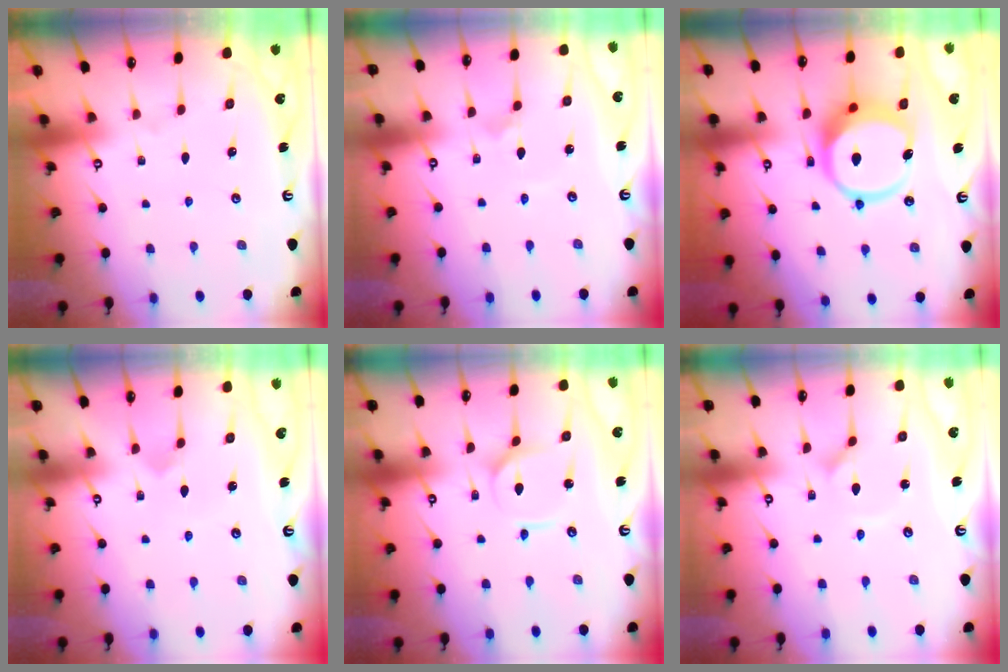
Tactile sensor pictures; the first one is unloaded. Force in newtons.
{"total": 1.8, "press": 1.7, "slide": 0.4}
{"total": 12.1, "press": 12.0, "slide": 1.7}
{"total": 2.6, "press": 2.6, "slide": 0.1}
{"total": 3.0, "press": 3.0, "slide": 0.3}
{"total": 0.8, "press": 0.8, "slide": 0.1}